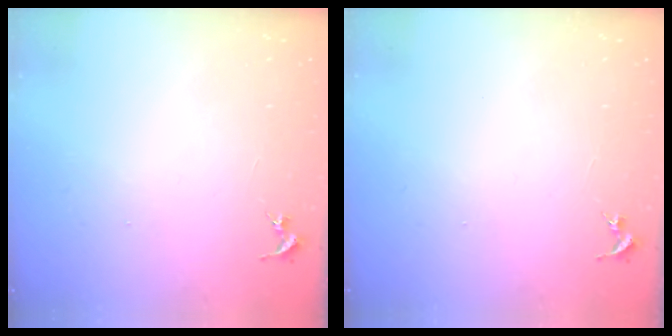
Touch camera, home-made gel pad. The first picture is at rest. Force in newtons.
{"total": 0.0}